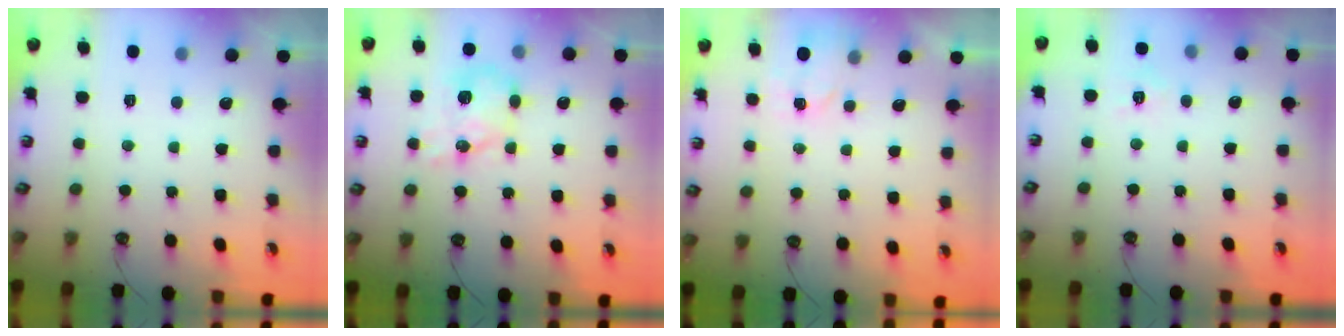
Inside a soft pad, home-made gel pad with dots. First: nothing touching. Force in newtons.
{"total": 11.8, "press": 11.7, "slide": 0.7}
{"total": 3.0, "press": 3.0, "slide": 0.3}
{"total": 7.0, "press": 6.9, "slide": 0.7}